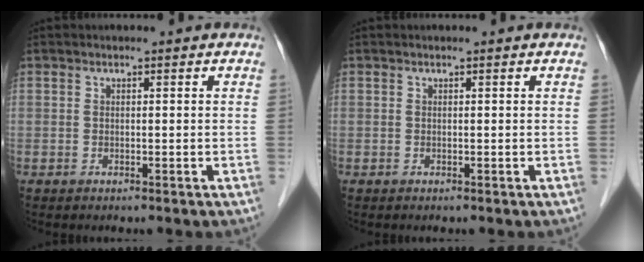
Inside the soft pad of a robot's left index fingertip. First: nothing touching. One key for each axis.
{"total": 0.0}